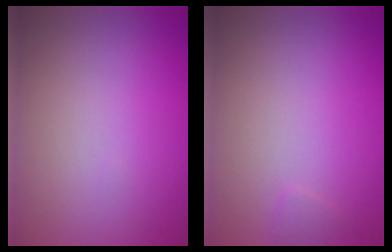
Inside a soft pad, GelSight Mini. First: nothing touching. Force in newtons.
{"total": 0.5, "press": 0.5, "slide": 0.0}